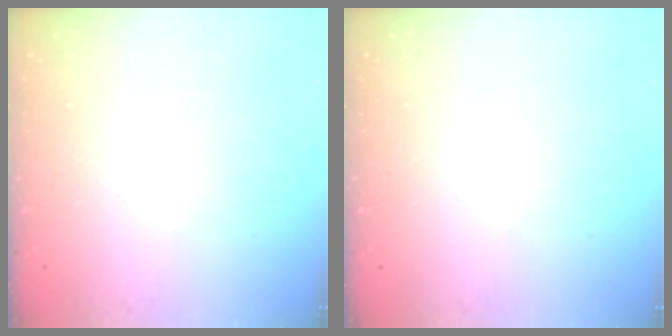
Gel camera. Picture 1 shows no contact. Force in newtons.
{"total": 0.0}